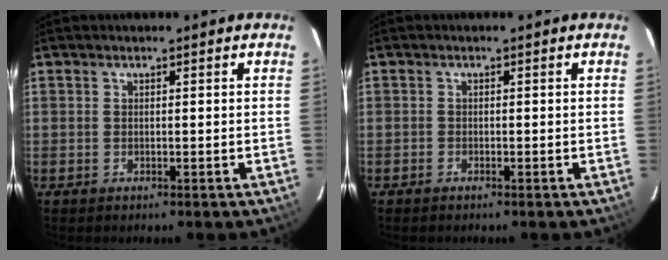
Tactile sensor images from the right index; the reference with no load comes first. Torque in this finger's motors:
{"motor_torque": [0.17, -0.10, -0.10, -0.02]}